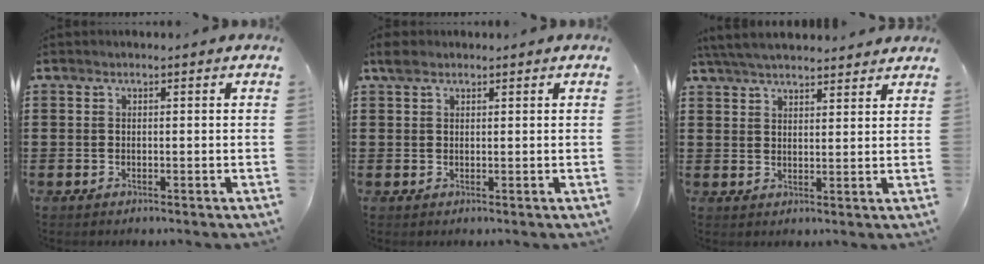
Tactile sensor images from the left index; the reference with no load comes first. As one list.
[{"total": 1.9, "force": [1.3, 1.0, 1.0], "torque": [-0.024, 0.007, 0.023]}, {"total": 4.8, "force": [4.6, 0.5, 1.5], "torque": [-0.042, -0.010, 0.086]}]